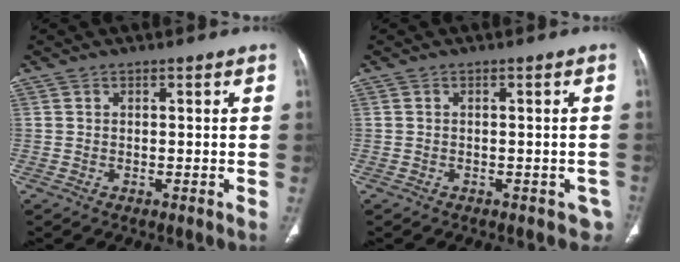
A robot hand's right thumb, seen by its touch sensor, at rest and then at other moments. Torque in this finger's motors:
{"motor_torque": [0.96, 0.33, -0.19, -0.05, 0.01]}